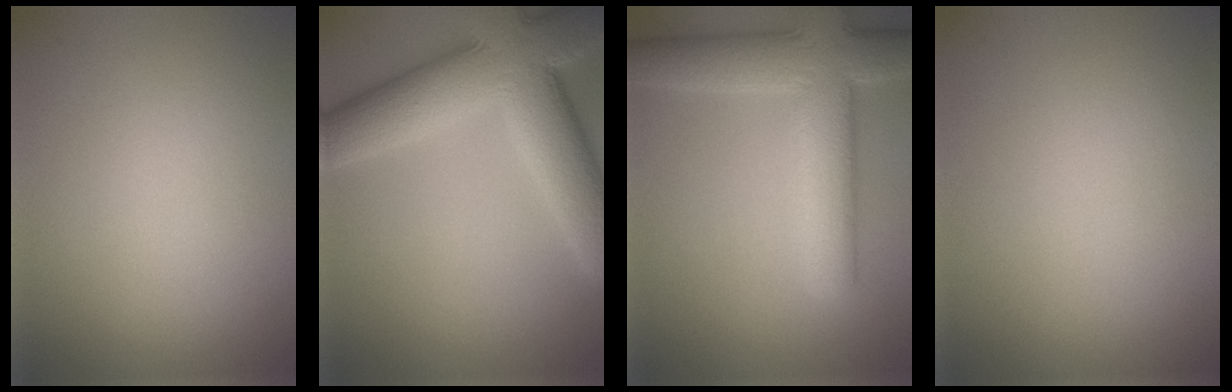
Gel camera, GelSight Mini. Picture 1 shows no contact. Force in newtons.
{"total": 10.8, "press": 10.8, "slide": 0.5}
{"total": 8.4, "press": 8.4, "slide": 0.5}
{"total": 0.0}